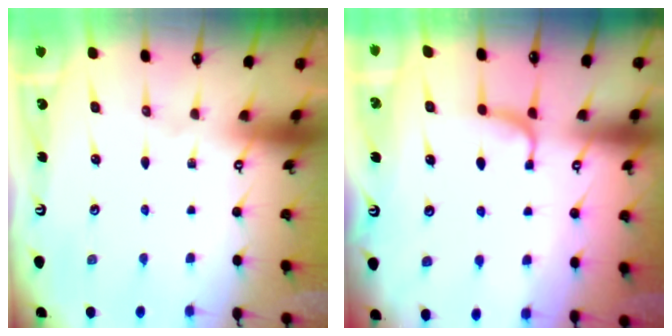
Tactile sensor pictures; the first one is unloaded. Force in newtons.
{"total": 2.0, "press": 1.9, "slide": 0.4}